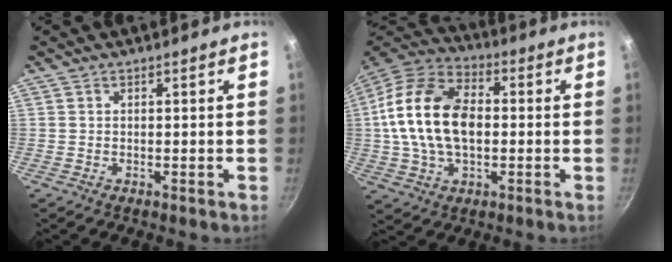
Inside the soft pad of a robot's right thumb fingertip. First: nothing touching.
{"total": 19.3, "force": [0.6, 12.2, 15.0], "torque": [-0.261, 0.028, -0.002]}